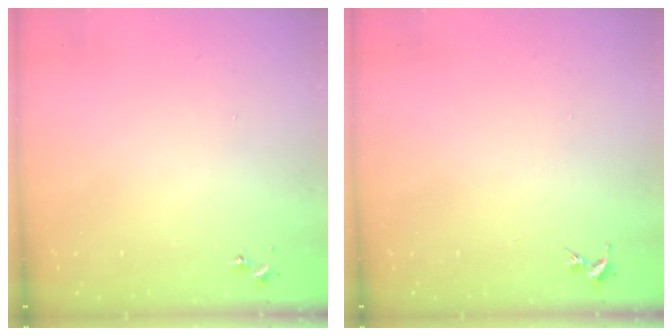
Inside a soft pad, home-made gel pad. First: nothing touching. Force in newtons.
{"total": 0.0}